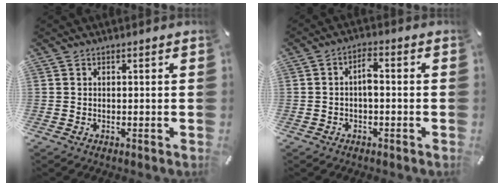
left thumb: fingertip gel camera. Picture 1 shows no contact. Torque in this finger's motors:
{"motor_torque": [0.08, -0.60, 0.15, 0.07, 0.00]}